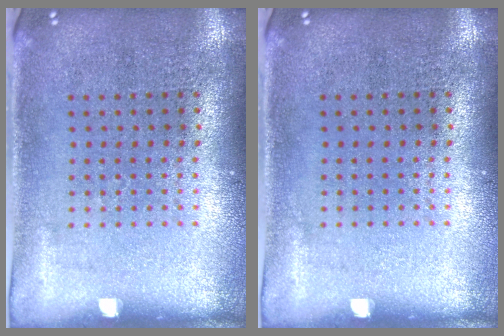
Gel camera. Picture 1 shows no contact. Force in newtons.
{"total": 0.0}